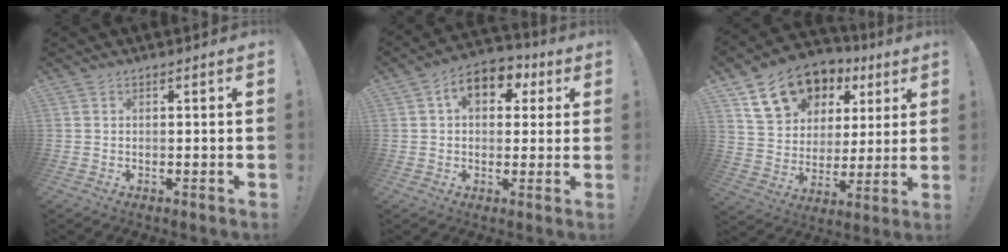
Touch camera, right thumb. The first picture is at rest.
{"total": 10.3, "force": [3.8, 7.0, 6.5], "torque": [-0.094, -0.009, 0.069]}
{"total": 17.8, "force": [9.9, 12.5, 7.9], "torque": [-0.123, -0.043, 0.198]}